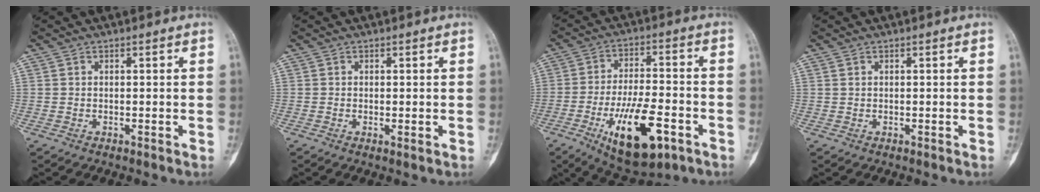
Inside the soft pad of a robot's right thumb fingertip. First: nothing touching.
{"total": 0.8, "force": [-0.1, 0.3, 0.8], "torque": [-0.011, -0.003, -0.003]}
{"total": 16.4, "force": [-6.8, 6.6, 13.3], "torque": [-0.212, 0.023, -0.100]}
{"total": 0.5, "force": [0.3, 0.3, 0.3], "torque": [-0.007, 0.003, 0.006]}